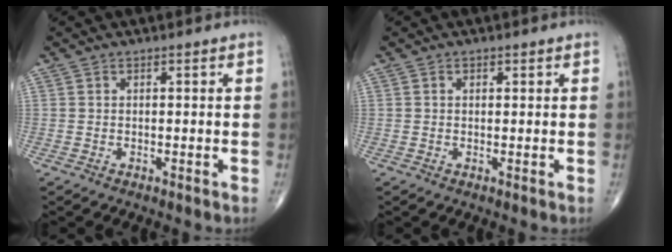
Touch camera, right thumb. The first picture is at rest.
{"total": 0.7, "force": [0.3, 0.5, 0.4], "torque": [-0.005, -0.001, 0.005]}